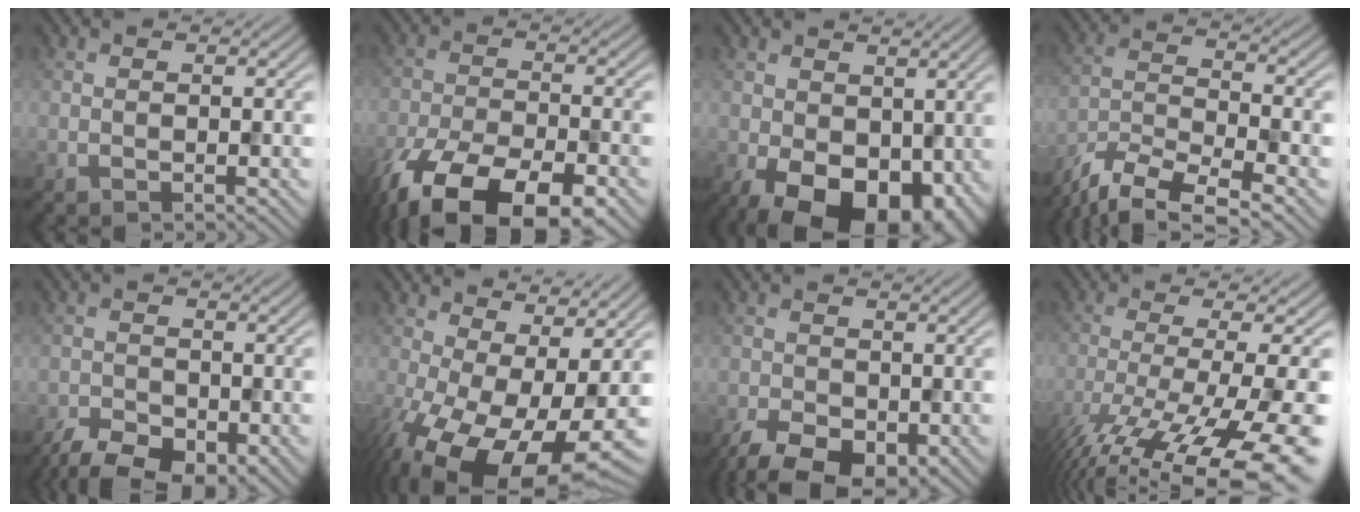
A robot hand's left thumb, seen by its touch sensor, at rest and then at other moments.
{"total": 15.2, "force": [-10.4, 6.1, 9.3], "torque": [-0.193, -0.050, -0.160]}
{"total": 11.8, "force": [-2.3, 7.8, 8.6], "torque": [-0.151, -0.030, -0.023]}
{"total": 9.7, "force": [-7.8, 2.3, 5.4], "torque": [-0.118, -0.012, -0.151]}
{"total": 7.6, "force": [-5.3, 3.4, 4.3], "torque": [-0.076, -0.022, -0.085]}
{"total": 16.6, "force": [-4.2, 8.3, 13.7], "torque": [-0.258, -0.046, -0.042]}
{"total": 7.3, "force": [-4.1, 3.9, 4.7], "torque": [-0.095, -0.021, -0.067]}
{"total": 17.1, "force": [-10.6, 3.7, 12.8], "torque": [-0.234, -0.036, -0.155]}